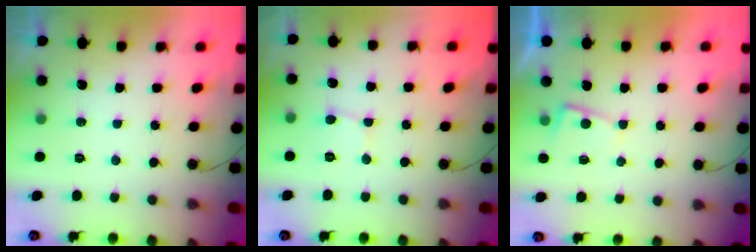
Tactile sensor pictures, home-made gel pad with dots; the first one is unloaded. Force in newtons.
{"total": 3.7, "press": 3.6, "slide": 0.3}
{"total": 3.0, "press": 3.0, "slide": 0.5}